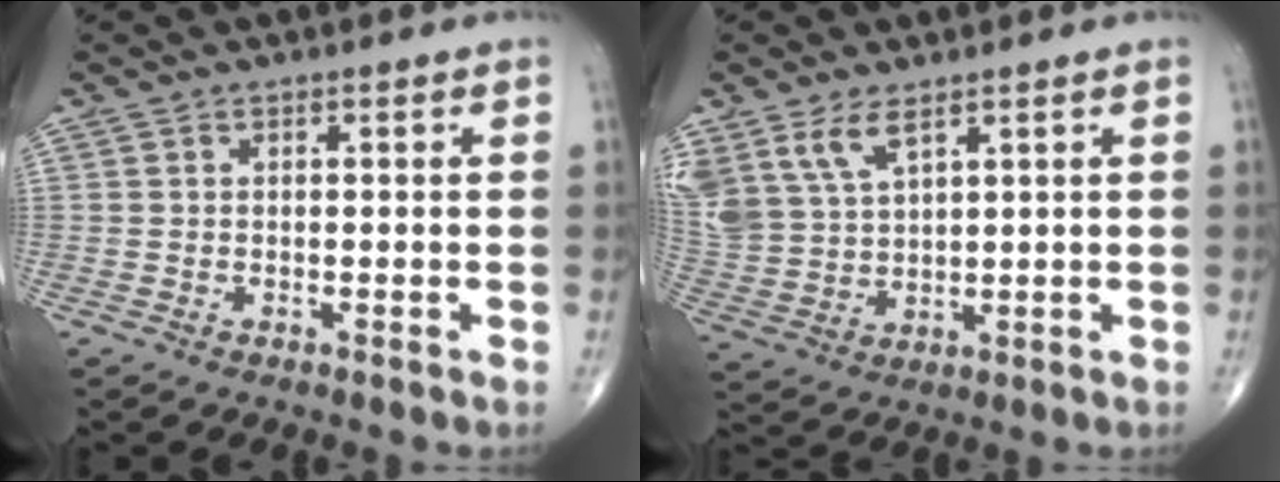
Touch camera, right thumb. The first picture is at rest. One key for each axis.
{"total": 9.6, "fx": 5.9, "fy": 4.8, "fz": 5.9, "tx": -0.121, "ty": -0.014, "tz": 0.133}